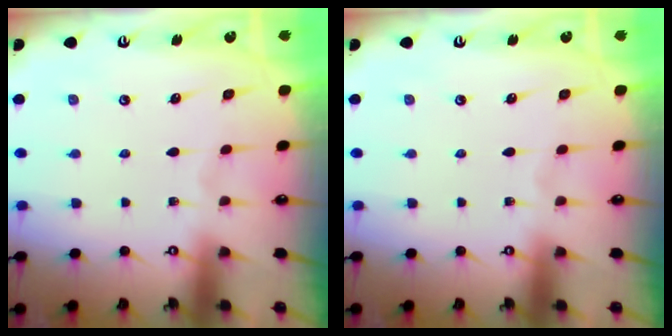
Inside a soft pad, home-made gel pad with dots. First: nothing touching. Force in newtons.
{"total": 0.0}